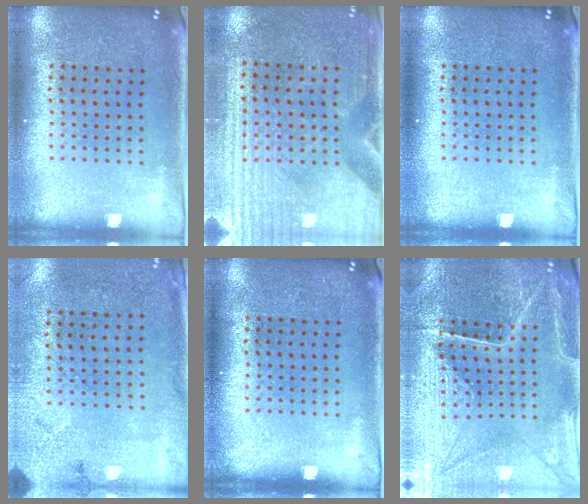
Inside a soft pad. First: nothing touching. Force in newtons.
{"total": 3.5, "press": 3.1, "slide": 1.5}
{"total": 0.0}
{"total": 2.7, "press": 2.2, "slide": 1.6}
{"total": 0.0}
{"total": 3.4, "press": 3.4, "slide": 0.4}